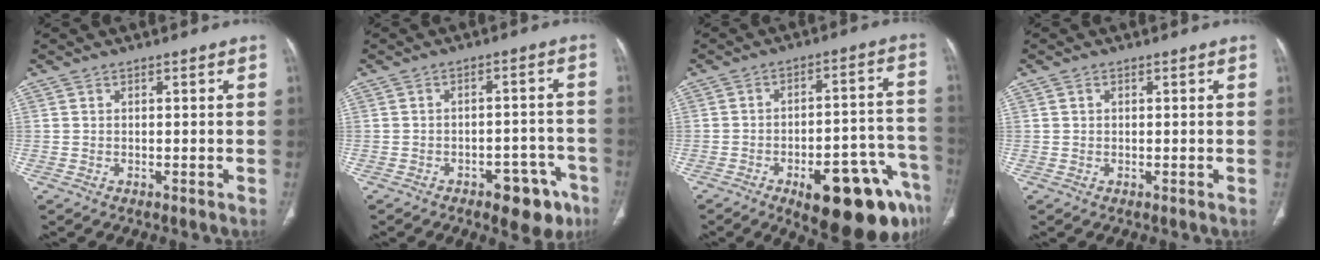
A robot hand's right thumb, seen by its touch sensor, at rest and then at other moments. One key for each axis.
{"total": 9.7, "fx": -5.6, "fy": 4.7, "fz": 6.4, "tx": -0.051, "ty": 0.037, "tz": -0.066}
{"total": 21.0, "fx": -11.5, "fy": 7.2, "fz": 16.1, "tx": -0.139, "ty": 0.070, "tz": -0.148}
{"total": 0.6, "fx": 0.2, "fy": 0.5, "fz": 0.3, "tx": -0.003, "ty": 0.001, "tz": 0.003}